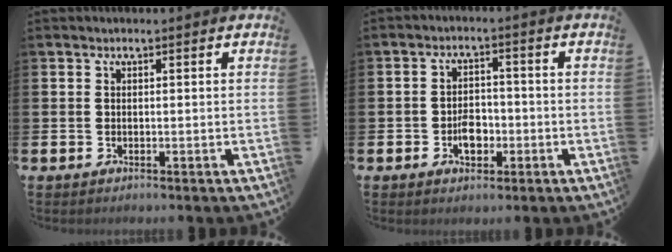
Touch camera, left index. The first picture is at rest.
{"total": 3.7, "force": [-1.3, 2.5, 2.5], "torque": [-0.047, 0.005, -0.024]}